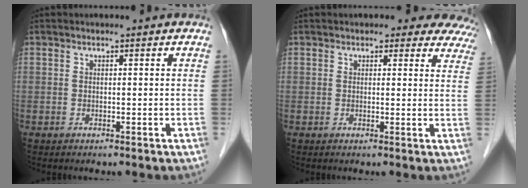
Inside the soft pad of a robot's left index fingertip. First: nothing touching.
{"total": 8.8, "force": [8.1, 3.2, 1.3], "torque": [0.033, -0.011, 0.057]}